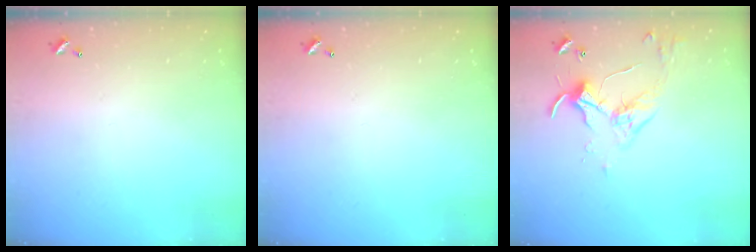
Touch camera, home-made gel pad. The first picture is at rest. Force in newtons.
{"total": 0.0}
{"total": 3.5, "press": 3.5, "slide": 0.7}